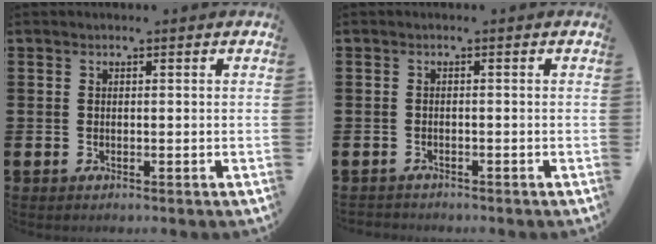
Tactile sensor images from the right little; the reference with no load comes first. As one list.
[{"total": 0.7, "force": [-0.7, 0.1, 0.0], "torque": [-0.001, 0.000, -0.015]}]